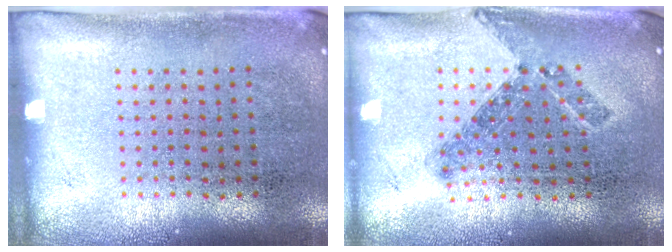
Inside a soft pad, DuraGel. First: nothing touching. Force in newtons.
{"total": 0.8, "press": 0.8, "slide": 0.3}